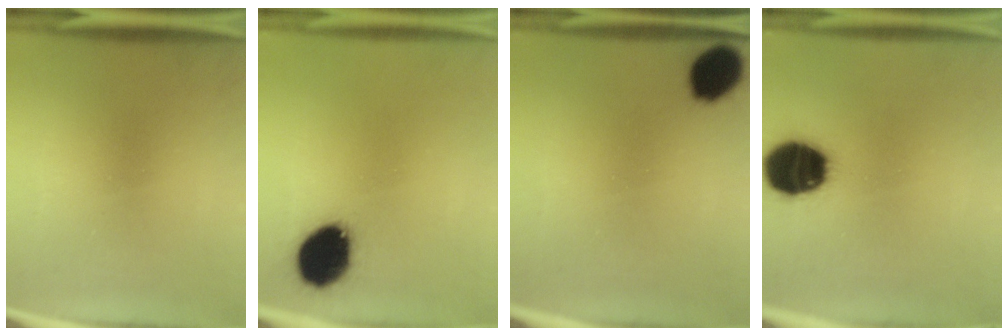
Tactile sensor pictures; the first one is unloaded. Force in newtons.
{"total": 13.2}
{"total": 9.7}
{"total": 16.7}